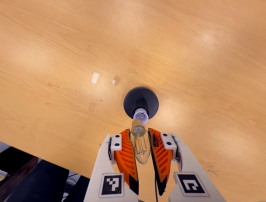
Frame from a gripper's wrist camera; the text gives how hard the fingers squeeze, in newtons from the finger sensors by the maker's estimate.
{"total": 21.4, "left": 24.8, "right": 18.1}